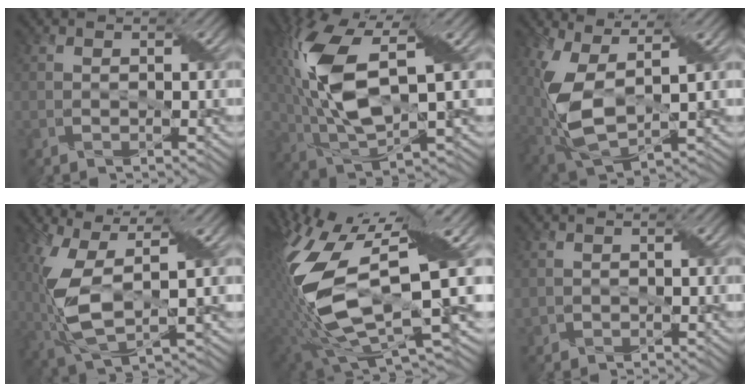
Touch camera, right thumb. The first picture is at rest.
{"total": 13.1, "force": [2.0, 5.6, 11.6], "torque": [-0.271, -0.001, 0.044]}
{"total": 10.2, "force": [1.4, 4.7, 9.0], "torque": [-0.226, -0.017, 0.032]}
{"total": 10.7, "force": [0.3, 4.5, 9.6], "torque": [-0.235, -0.019, 0.012]}
{"total": 15.6, "force": [1.5, 5.6, 14.5], "torque": [-0.322, -0.013, 0.032]}
{"total": 0.8, "force": [0.3, 0.7, 0.2], "torque": [-0.013, -0.003, 0.012]}